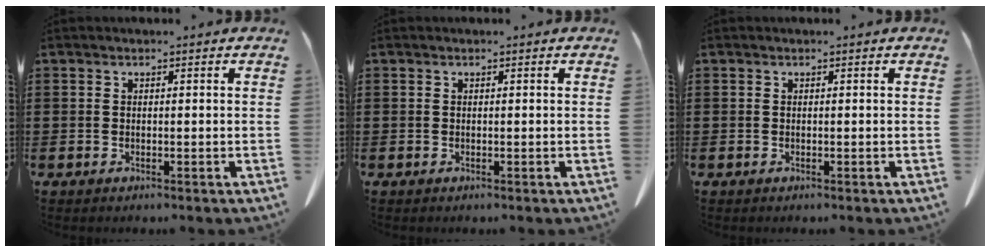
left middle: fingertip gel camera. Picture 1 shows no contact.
{"total": 0.0}
{"total": 0.0}